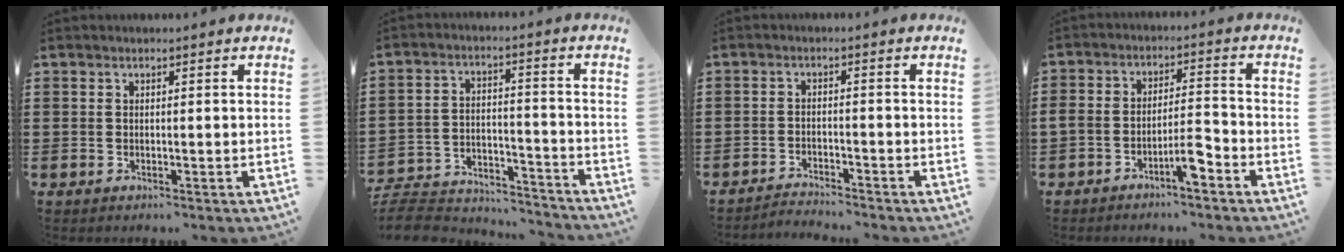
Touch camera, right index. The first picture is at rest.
{"total": 6.9, "force": [-6.6, 1.2, 1.6], "torque": [-0.040, 0.008, -0.133]}
{"total": 2.5, "force": [-2.5, 0.0, 0.0], "torque": [-0.006, 0.002, -0.053]}
{"total": 5.5, "force": [-3.9, 1.2, 3.7], "torque": [-0.061, 0.007, -0.069]}